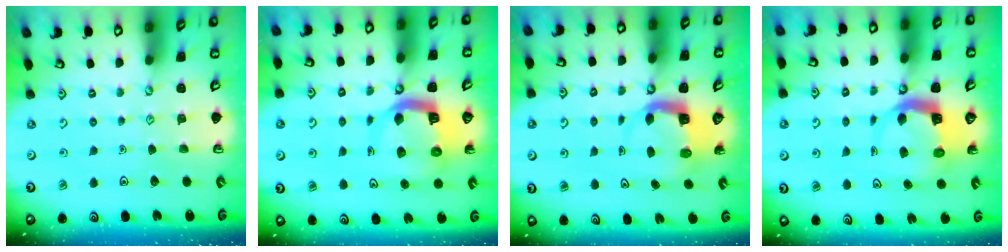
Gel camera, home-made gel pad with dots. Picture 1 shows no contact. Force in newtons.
{"total": 10.4, "press": 10.3, "slide": 1.2}
{"total": 4.8, "press": 4.8, "slide": 0.4}
{"total": 5.3, "press": 5.3, "slide": 0.7}